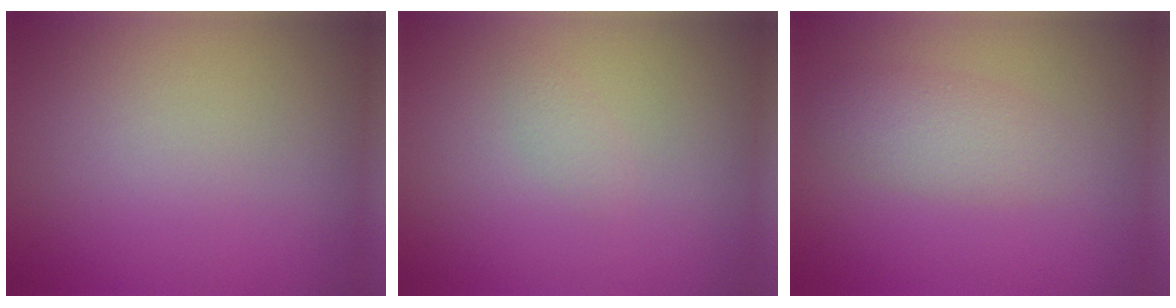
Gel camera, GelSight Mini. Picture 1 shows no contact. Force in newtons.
{"total": 0.7, "press": 0.7, "slide": 0.1}
{"total": 2.6, "press": 2.6, "slide": 0.1}